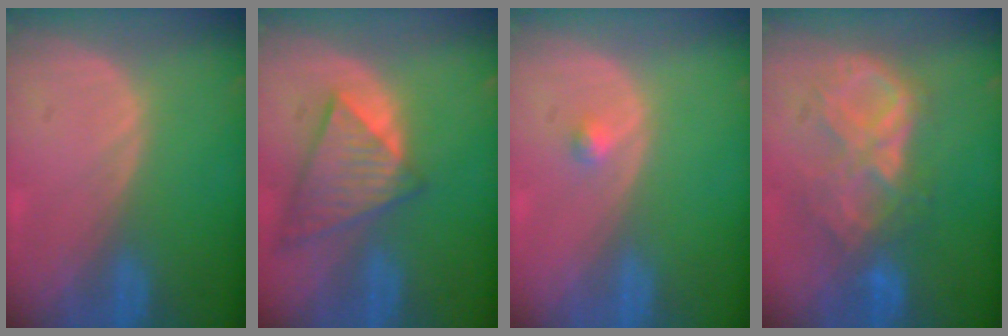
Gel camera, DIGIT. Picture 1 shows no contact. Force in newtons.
{"total": 8.8, "press": 7.6, "slide": 4.3}
{"total": 1.0, "press": 1.0, "slide": 0.1}
{"total": 8.8, "press": 7.6, "slide": 4.3}